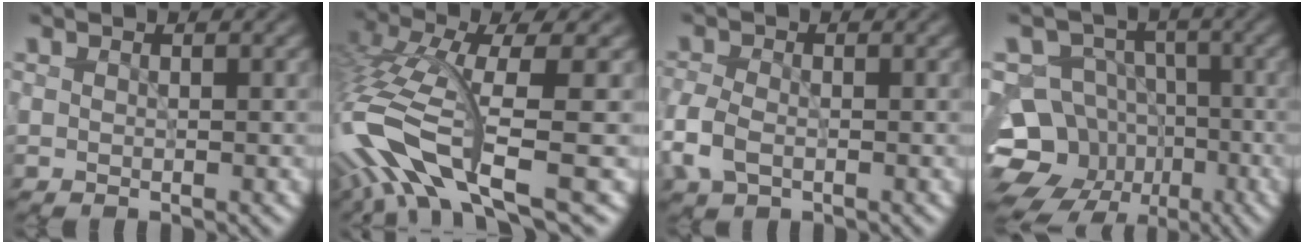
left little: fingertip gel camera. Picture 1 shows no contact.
{"total": 11.8, "force": [-4.0, 3.9, 10.4], "torque": [-0.216, 0.000, -0.074]}
{"total": 2.9, "force": [-1.1, 1.9, 1.9], "torque": [-0.052, -0.001, -0.032]}
{"total": 14.0, "force": [-5.6, 12.1, 4.4], "torque": [-0.084, -0.027, -0.105]}